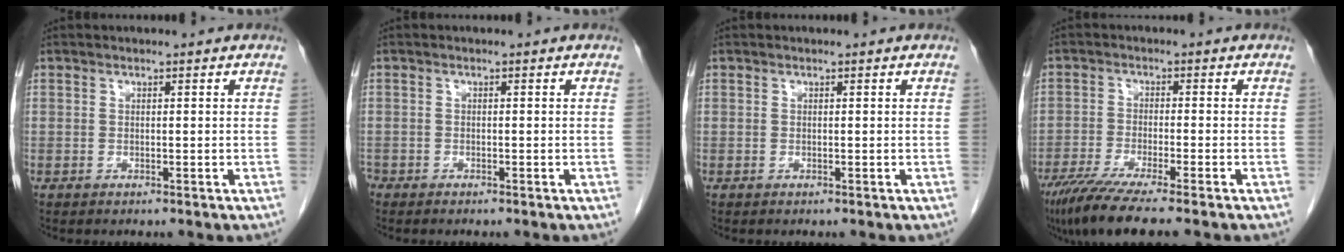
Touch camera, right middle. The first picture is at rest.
{"total": 1.0, "force": [-0.9, 0.5, 0.1], "torque": [-0.003, 0.001, -0.015]}
{"total": 0.0}
{"total": 9.3, "force": [-7.1, -0.2, 5.9], "torque": [-0.095, -0.025, -0.117]}